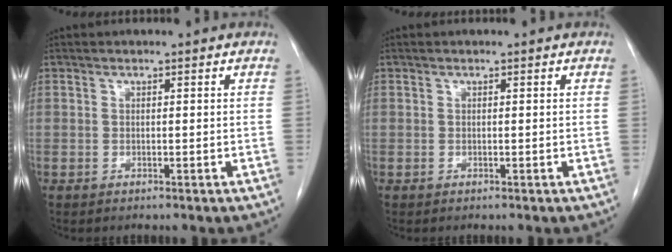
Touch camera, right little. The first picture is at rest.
{"total": 0.0}